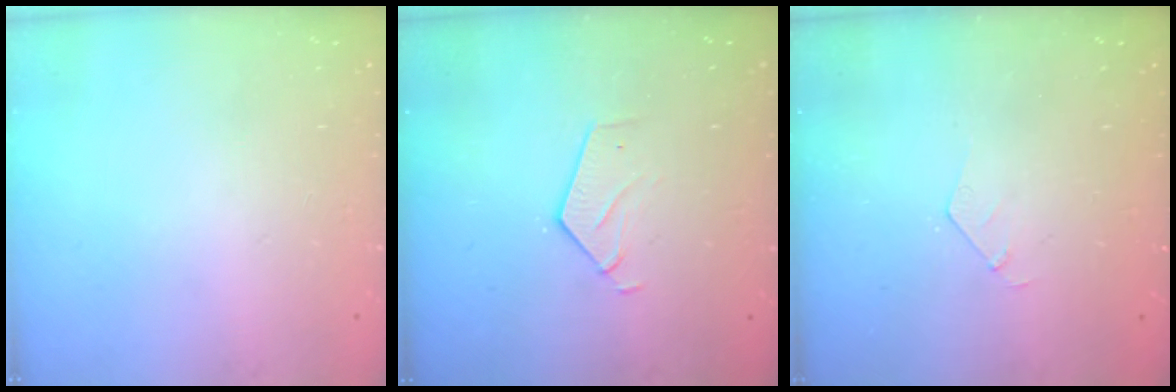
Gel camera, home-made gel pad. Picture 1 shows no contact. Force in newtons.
{"total": 3.2, "press": 3.2, "slide": 0.2}
{"total": 2.8, "press": 2.8, "slide": 0.1}